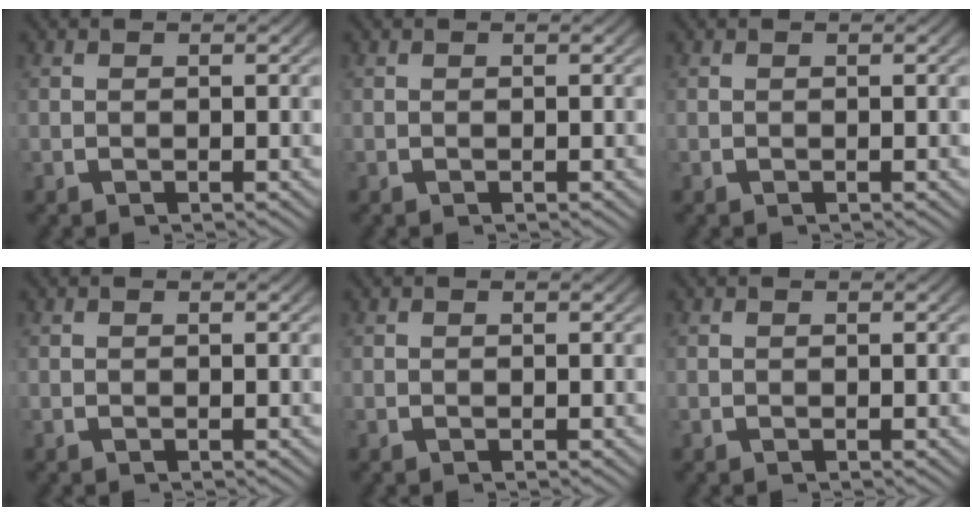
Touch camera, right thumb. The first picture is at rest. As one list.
[{"total": 0.0}, {"total": 0.0}, {"total": 0.0}, {"total": 0.0}, {"total": 0.0}]